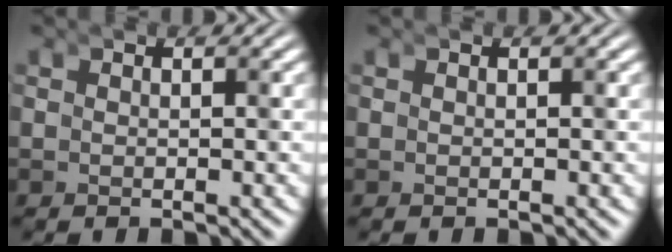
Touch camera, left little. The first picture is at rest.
{"total": 0.0}